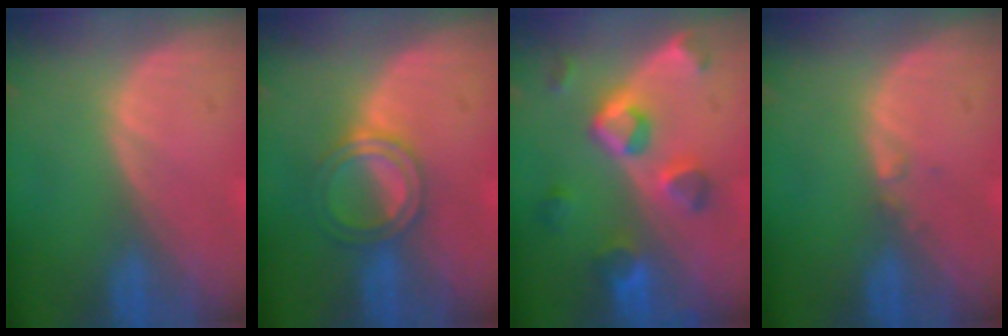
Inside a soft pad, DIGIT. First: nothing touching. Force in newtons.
{"total": 5.0, "press": 4.6, "slide": 1.9}
{"total": 7.6, "press": 7.2, "slide": 2.5}
{"total": 0.6, "press": 0.6, "slide": 0.2}